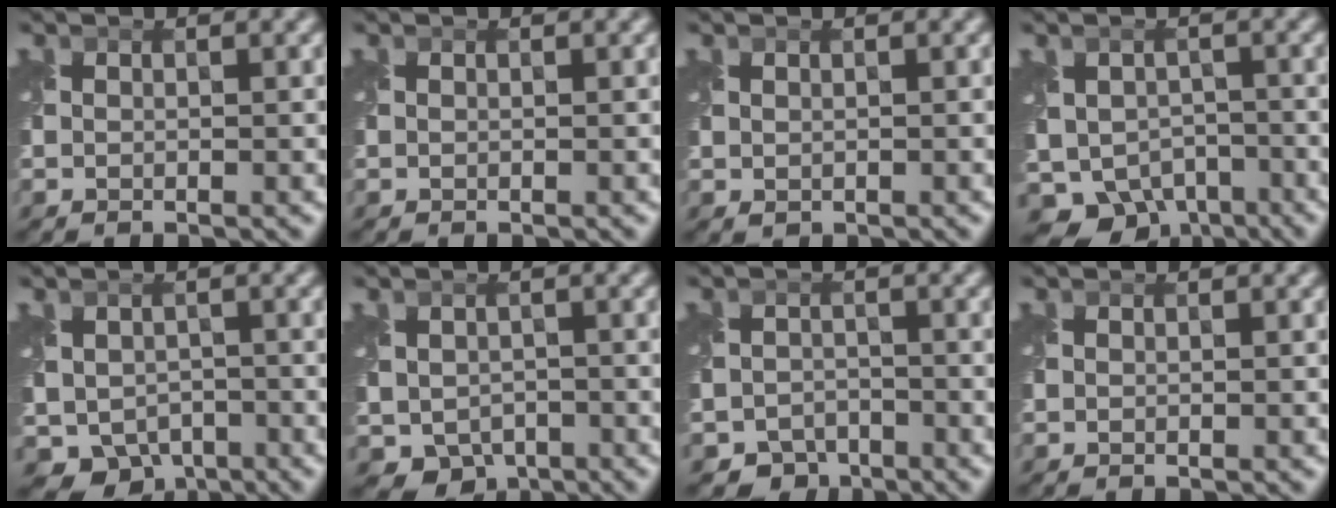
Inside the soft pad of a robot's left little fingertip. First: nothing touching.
{"total": 0.0}
{"total": 0.6, "force": [0.3, 0.4, 0.3], "torque": [-0.012, -0.001, 0.011]}
{"total": 7.6, "force": [-4.4, 5.4, 3.1], "torque": [-0.043, -0.015, -0.063]}
{"total": 5.8, "force": [-2.6, 4.7, 2.3], "torque": [-0.031, -0.017, -0.033]}
{"total": 4.6, "force": [-1.6, 3.8, 2.0], "torque": [-0.039, -0.016, -0.017]}
{"total": 3.3, "force": [-2.5, 2.1, 0.4], "torque": [0.003, -0.005, -0.046]}
{"total": 0.0}